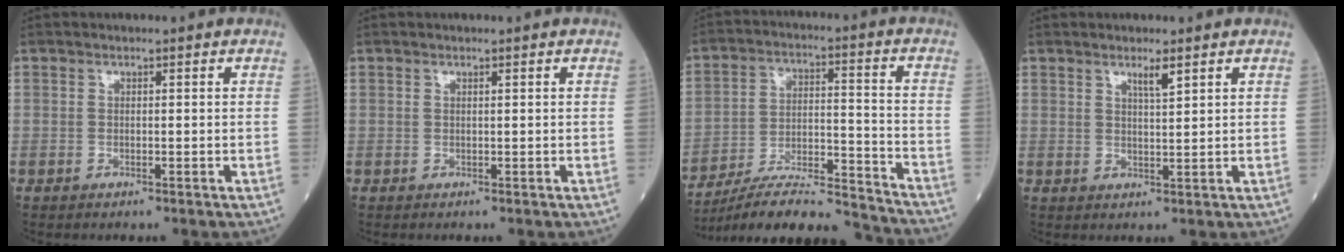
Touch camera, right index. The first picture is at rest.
{"total": 0.0}
{"total": 17.5, "force": [-16.5, 0.8, 5.8], "torque": [-0.111, 0.012, -0.264]}
{"total": 2.4, "force": [1.6, 0.0, 1.8], "torque": [-0.034, -0.003, 0.029]}